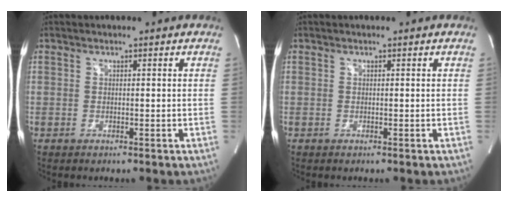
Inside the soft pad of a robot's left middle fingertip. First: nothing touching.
{"total": 0.0}